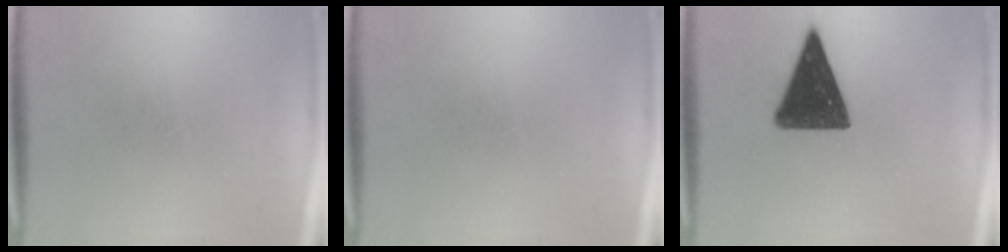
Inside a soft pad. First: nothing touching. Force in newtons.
{"total": 0.0}
{"total": 14.3}